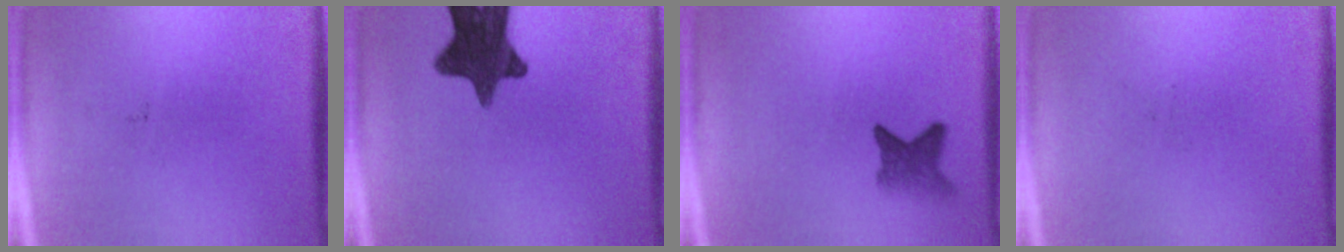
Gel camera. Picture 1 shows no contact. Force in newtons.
{"total": 13.4}
{"total": 3.2}
{"total": 0.0}